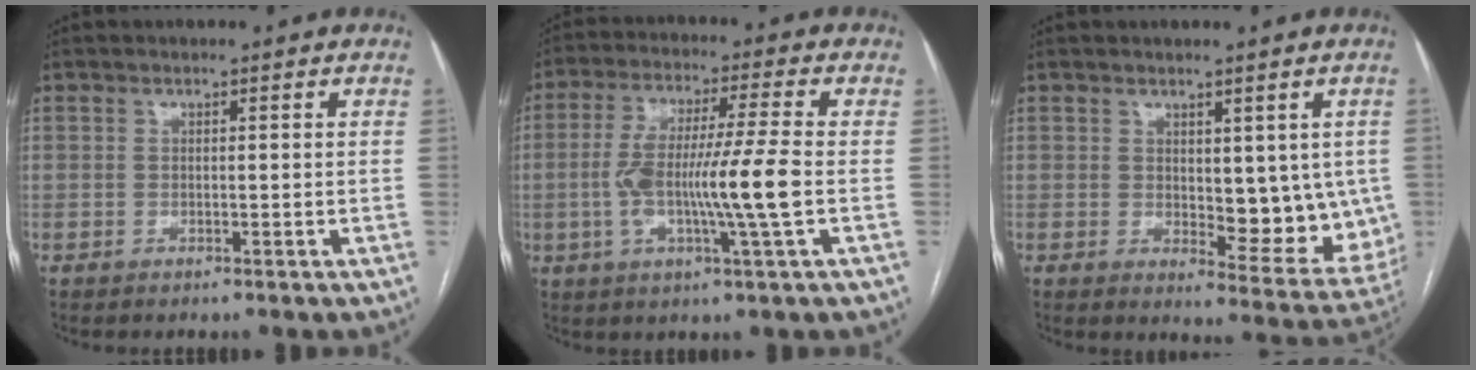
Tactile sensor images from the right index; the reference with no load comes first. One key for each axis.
{"total": 12.0, "fx": -1.7, "fy": -0.2, "fz": 11.9, "tx": -0.230, "ty": 0.000, "tz": -0.036}
{"total": 10.3, "fx": 0.7, "fy": 4.8, "fz": 9.1, "tx": -0.095, "ty": -0.013, "tz": 0.021}